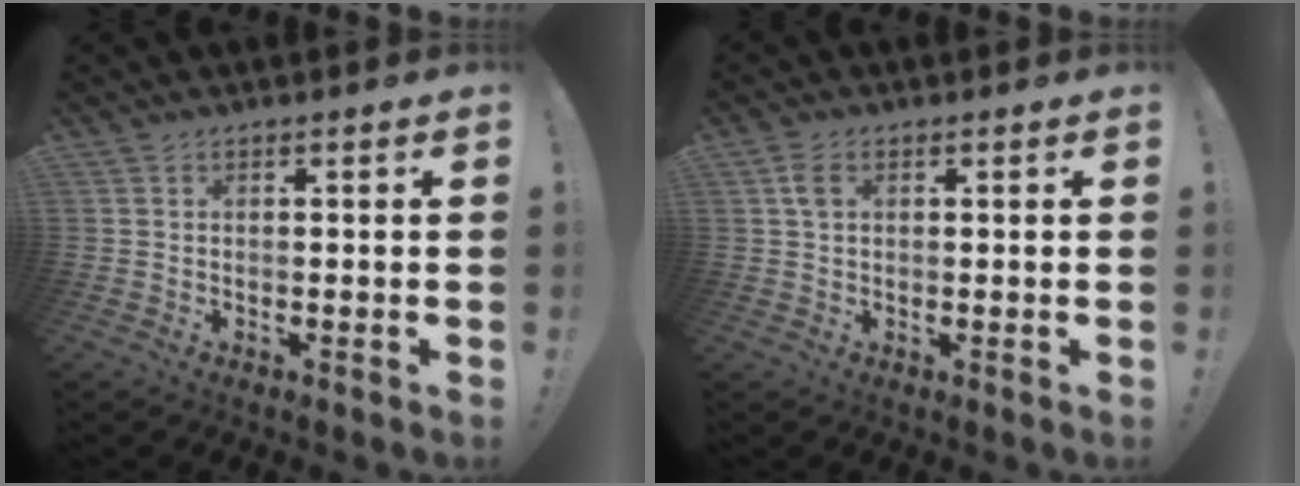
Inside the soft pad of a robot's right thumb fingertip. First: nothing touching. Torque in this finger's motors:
{"motor_torque": [-0.24, 0.39, -0.09, 0.08, 0.15]}